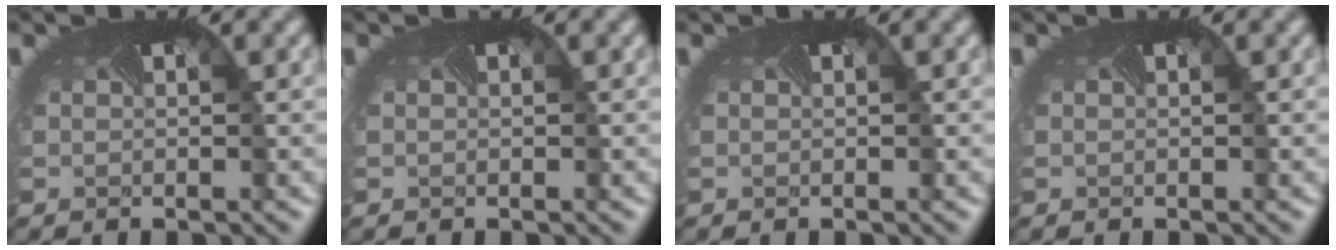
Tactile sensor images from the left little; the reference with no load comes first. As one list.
[{"total": 0.0}, {"total": 0.0}, {"total": 0.0}]